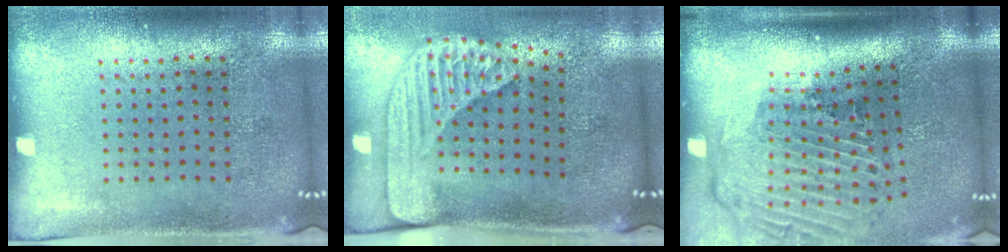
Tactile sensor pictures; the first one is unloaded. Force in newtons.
{"total": 2.4, "press": 1.8, "slide": 1.7}
{"total": 3.0, "press": 2.0, "slide": 2.2}